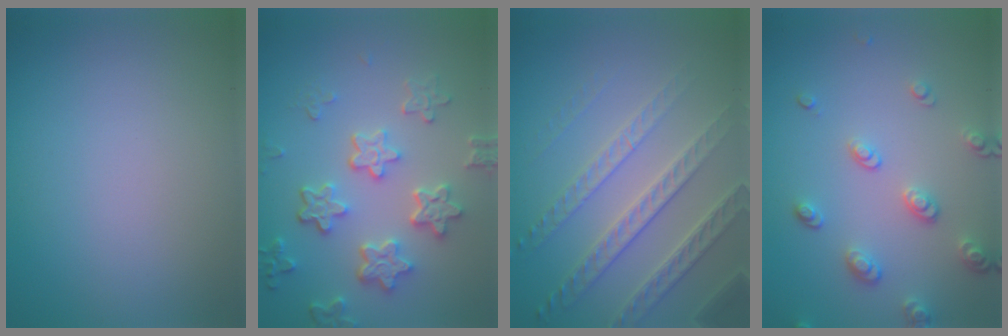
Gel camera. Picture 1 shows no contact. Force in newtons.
{"total": 5.0, "press": 4.2, "slide": 2.7}
{"total": 5.0, "press": 4.2, "slide": 2.8}
{"total": 2.9, "press": 2.6, "slide": 1.3}